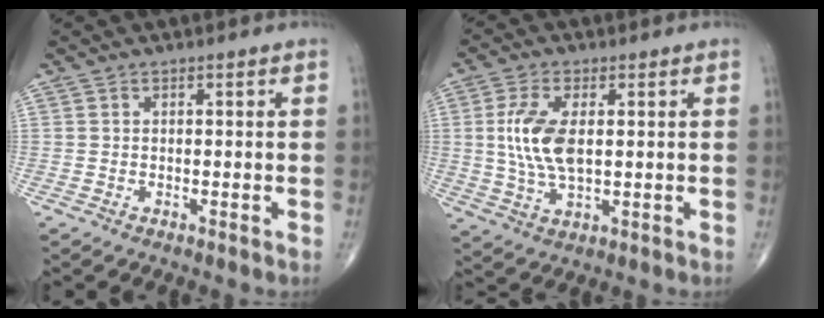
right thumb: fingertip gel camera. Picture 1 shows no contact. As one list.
[{"total": 9.7, "force": [1.0, 4.7, 8.4], "torque": [-0.180, -0.006, 0.023]}]